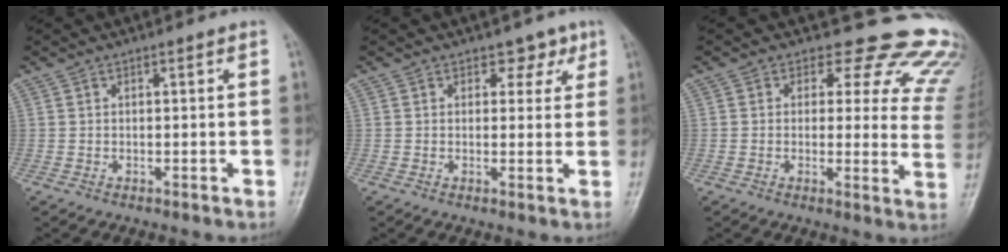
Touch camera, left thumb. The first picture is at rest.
{"total": 3.1, "force": [1.8, 2.2, 1.0], "torque": [0.013, -0.007, 0.019]}
{"total": 16.8, "force": [13.2, 8.3, 6.4], "torque": [-0.020, -0.081, 0.111]}